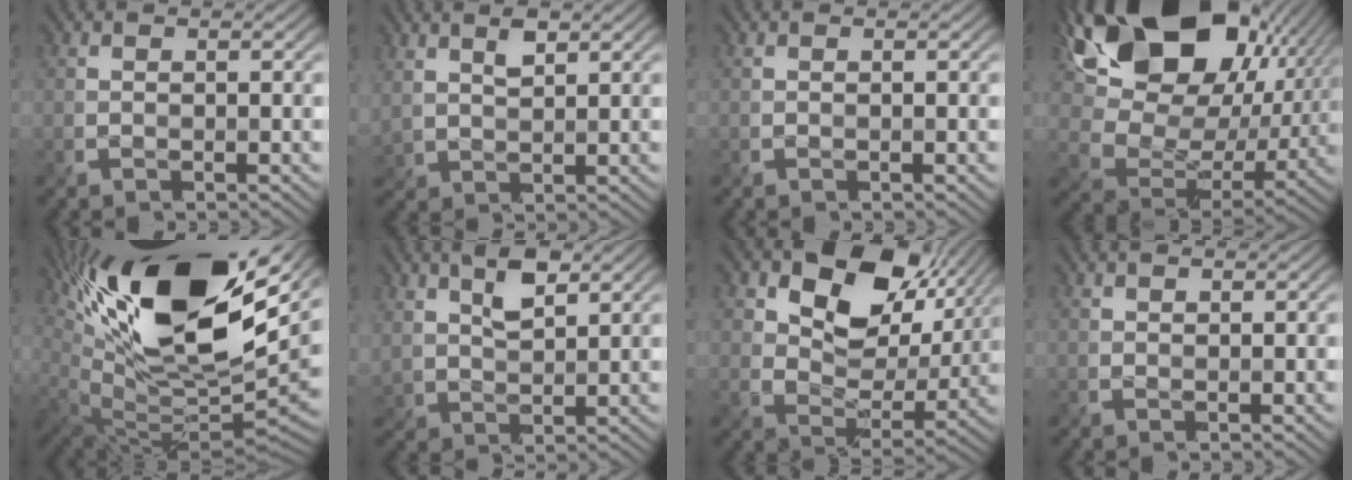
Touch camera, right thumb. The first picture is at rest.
{"total": 3.7, "force": [2.1, 1.8, 2.5], "torque": [-0.060, 0.003, 0.046]}
{"total": 0.0}
{"total": 19.5, "force": [8.5, 12.7, 12.2], "torque": [-0.238, 0.015, 0.163]}
{"total": 20.3, "force": [9.5, 8.6, 15.8], "torque": [-0.291, 0.023, 0.165]}
{"total": 6.0, "force": [3.0, 3.0, 4.2], "torque": [-0.094, 0.003, 0.060]}
{"total": 13.9, "force": [6.6, 8.9, 8.3], "torque": [-0.132, 0.000, 0.100]}
{"total": 0.9, "force": [0.7, 0.3, 0.4], "torque": [-0.010, 0.004, 0.017]}